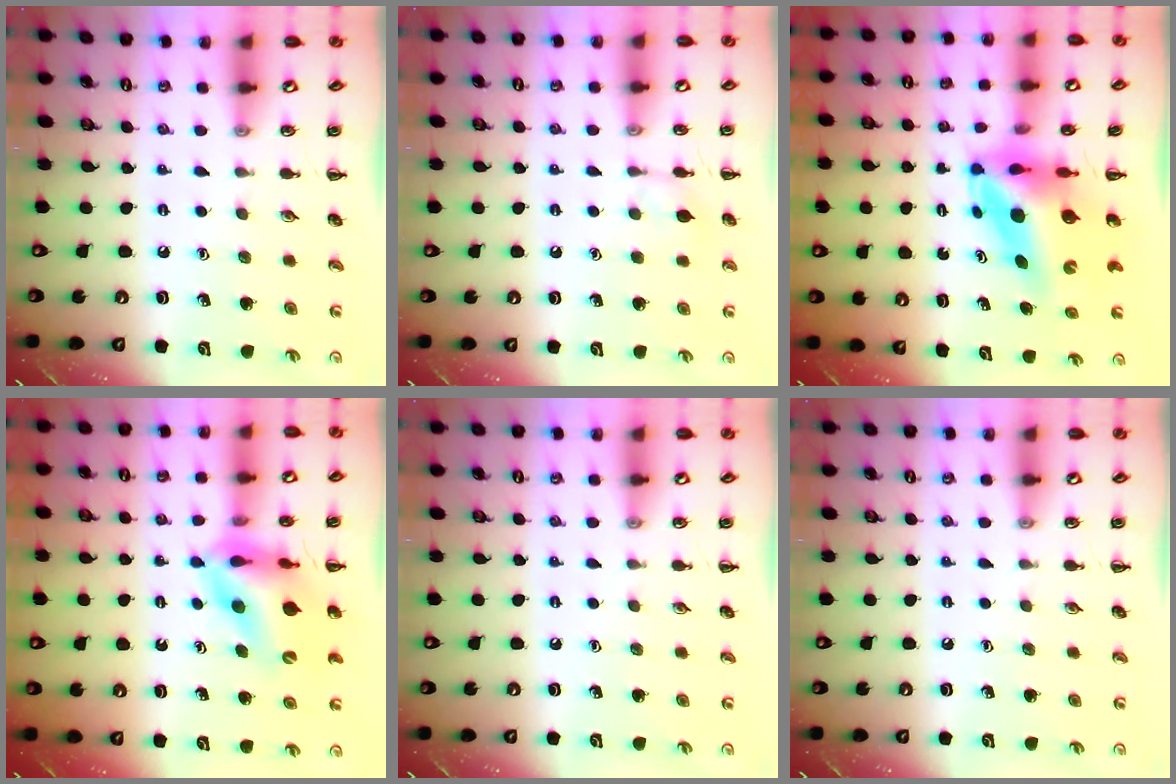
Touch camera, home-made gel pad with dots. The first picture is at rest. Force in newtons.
{"total": 4.6, "press": 4.6, "slide": 0.5}
{"total": 7.3, "press": 7.0, "slide": 2.4}
{"total": 11.8, "press": 11.1, "slide": 3.9}
{"total": 0.0}
{"total": 0.0}